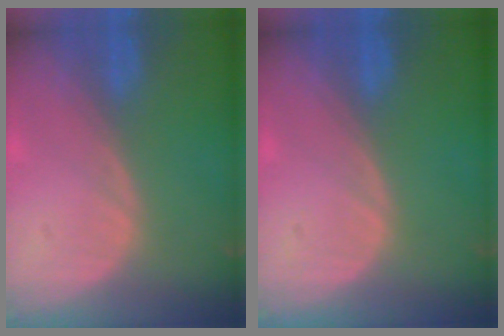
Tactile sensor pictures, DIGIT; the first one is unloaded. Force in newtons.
{"total": 0.0}